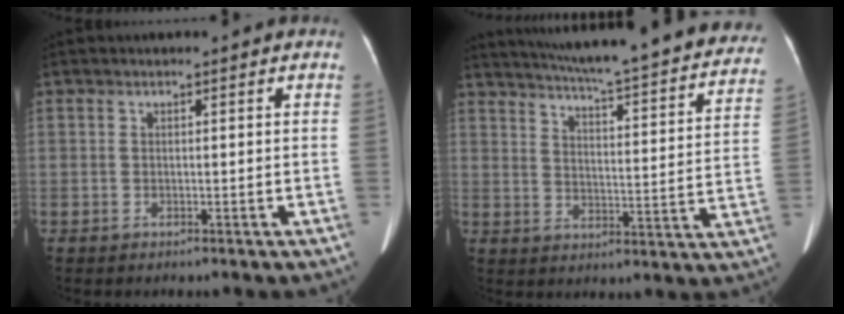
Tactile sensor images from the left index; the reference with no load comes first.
{"total": 32.0, "force": [28.7, 3.8, 13.5], "torque": [-0.210, -0.074, 0.347]}